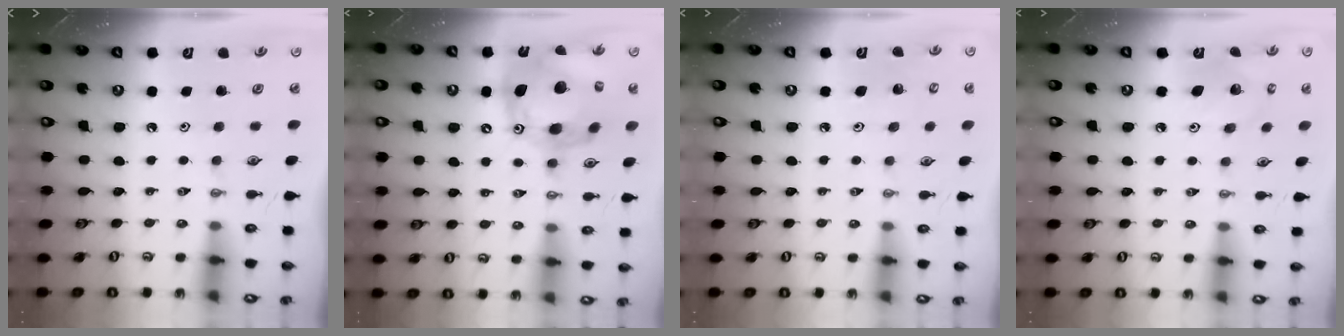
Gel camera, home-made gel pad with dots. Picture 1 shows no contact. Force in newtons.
{"total": 19.6, "press": 19.4, "slide": 2.7}
{"total": 4.8, "press": 4.7, "slide": 0.6}
{"total": 7.1, "press": 7.1, "slide": 0.5}